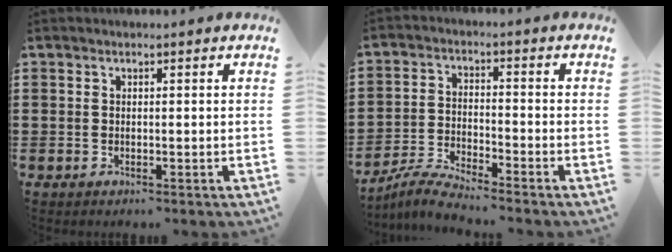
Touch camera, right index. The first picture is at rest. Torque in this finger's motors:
{"motor_torque": [0.43, 1.71, -0.92, -0.12]}